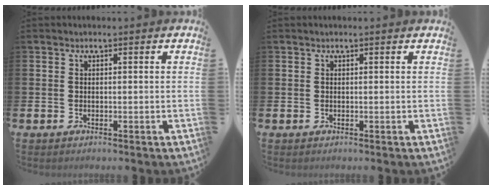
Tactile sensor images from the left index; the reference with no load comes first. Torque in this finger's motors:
{"motor_torque": [1.00, -1.13, 0.36, 0.06]}